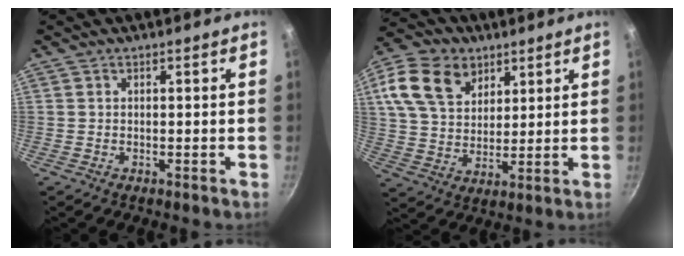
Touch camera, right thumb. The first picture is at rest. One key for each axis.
{"total": 16.2, "fx": 7.4, "fy": 11.4, "fz": 8.8, "tx": -0.145, "ty": -0.011, "tz": 0.133}